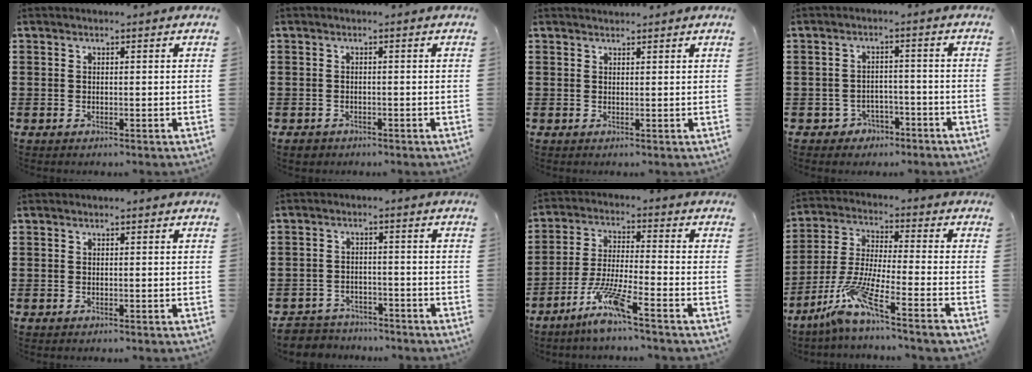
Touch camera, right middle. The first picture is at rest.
{"total": 0.8, "force": [-0.7, 0.4, 0.1], "torque": [-0.004, 0.000, -0.016]}
{"total": 0.9, "force": [0.9, 0.0, -0.1], "torque": [-0.001, -0.002, 0.019]}
{"total": 2.9, "force": [-2.5, 1.4, 0.1], "torque": [-0.013, 0.004, -0.055]}
{"total": 0.0}
{"total": 3.6, "force": [-3.5, 0.9, -0.4], "torque": [-0.007, -0.001, -0.079]}
{"total": 7.4, "force": [-5.4, 0.3, 5.0], "torque": [-0.107, -0.009, -0.104]}
{"total": 9.1, "force": [-5.8, 0.9, 6.9], "torque": [-0.157, -0.018, -0.120]}